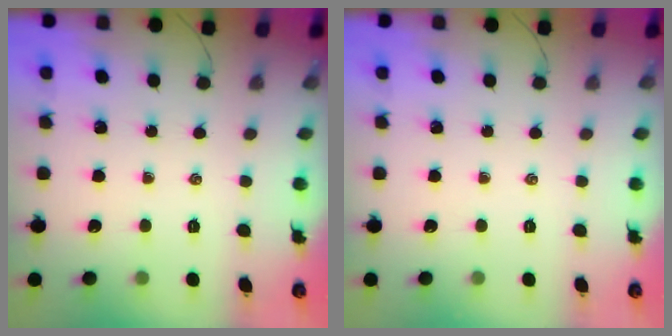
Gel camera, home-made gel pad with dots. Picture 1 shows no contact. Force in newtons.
{"total": 0.0}